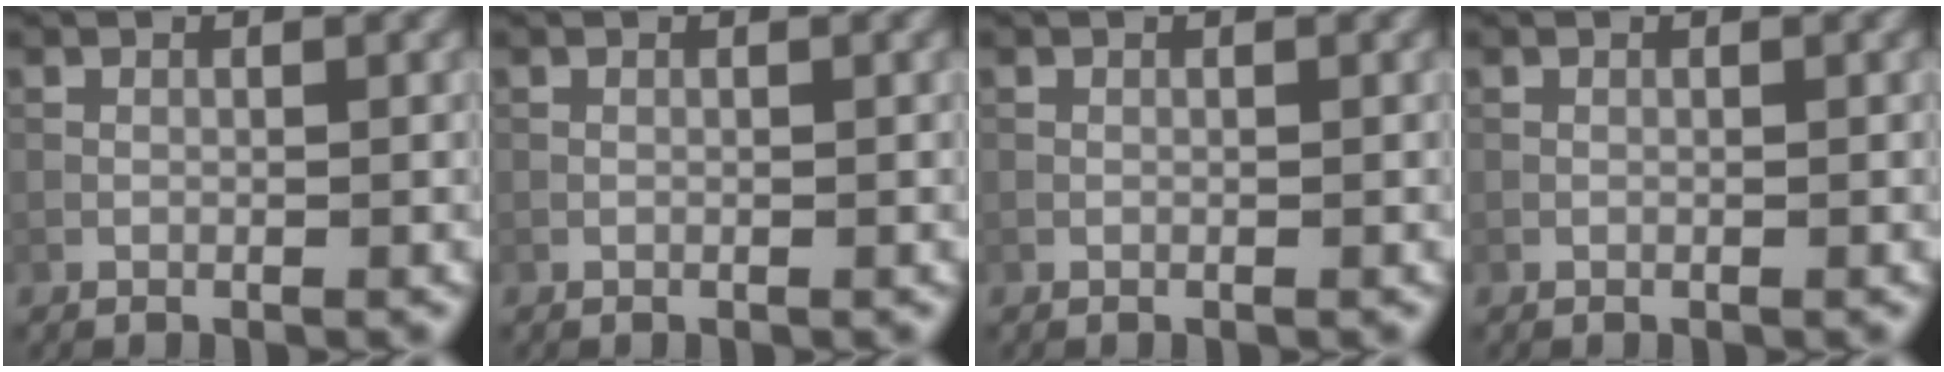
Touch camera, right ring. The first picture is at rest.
{"total": 0.0}
{"total": 0.0}
{"total": 0.0}